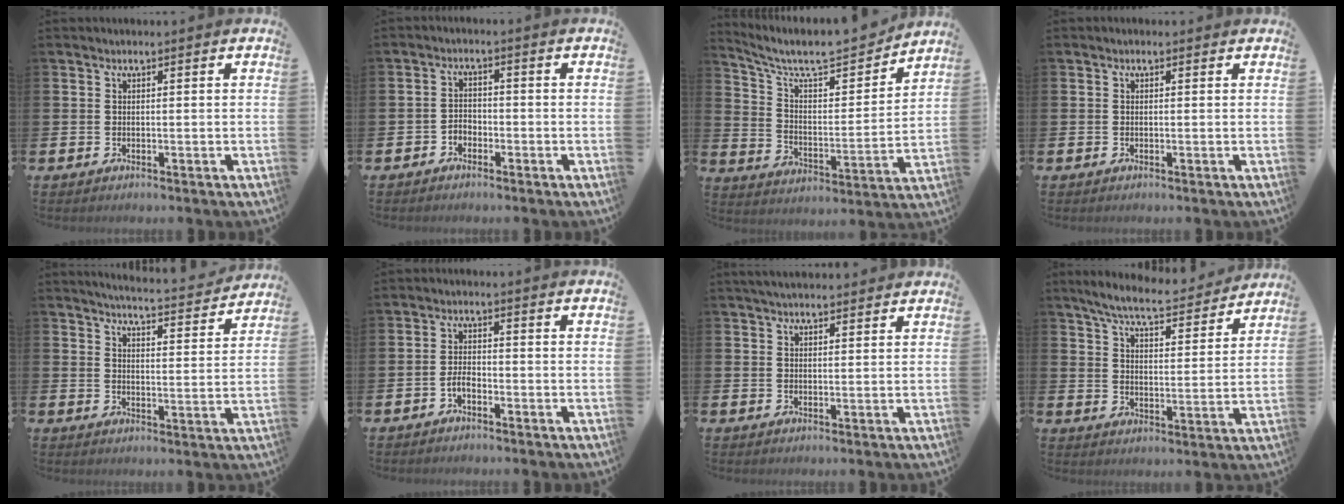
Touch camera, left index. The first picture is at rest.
{"total": 1.9, "force": [-1.5, 1.1, 0.1], "torque": [-0.010, 0.007, -0.033]}
{"total": 8.9, "force": [7.8, 2.5, 3.4], "torque": [-0.100, -0.058, 0.131]}
{"total": 0.0}
{"total": 5.1, "force": [5.1, 0.0, 0.8], "torque": [-0.029, -0.039, 0.086]}
{"total": 1.9, "force": [-1.2, 0.7, 1.3], "torque": [-0.019, 0.000, -0.024]}
{"total": 2.9, "force": [2.7, 0.6, 0.8], "torque": [-0.017, -0.005, 0.050]}
{"total": 7.4, "force": [6.9, 0.7, 2.4], "torque": [-0.068, -0.043, 0.118]}